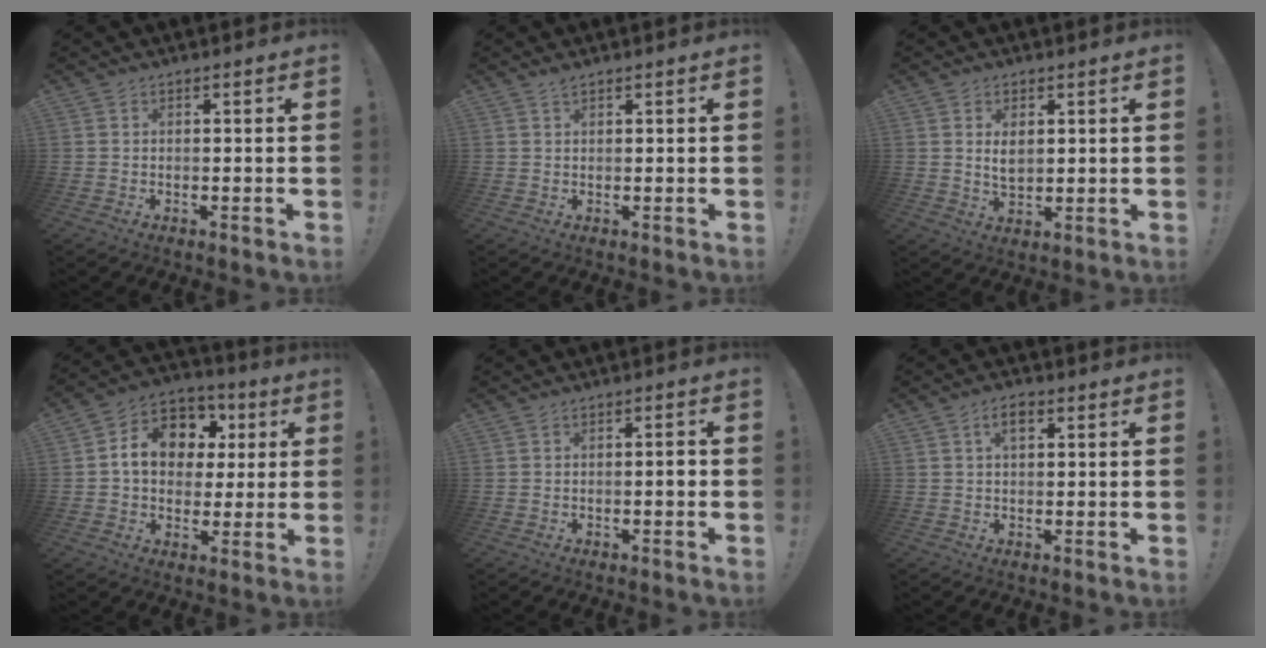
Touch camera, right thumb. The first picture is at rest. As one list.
[{"total": 1.1, "force": [0.9, 0.0, 0.6], "torque": [-0.006, -0.003, 0.016]}, {"total": 4.3, "force": [1.4, 2.5, 3.2], "torque": [-0.040, -0.009, 0.023]}, {"total": 13.8, "force": [2.9, 11.1, 7.6], "torque": [-0.096, -0.007, 0.058]}, {"total": 2.0, "force": [-0.8, 0.3, 1.9], "torque": [-0.029, 0.004, -0.015]}, {"total": 3.9, "force": [1.4, 2.0, 3.0], "torque": [-0.049, 0.003, 0.021]}]